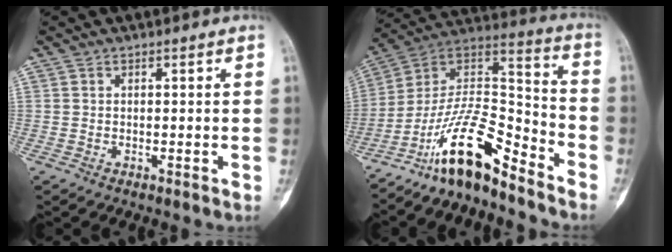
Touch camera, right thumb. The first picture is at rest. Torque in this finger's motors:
{"motor_torque": [1.48, -0.37, 1.49, -1.28, 0.17]}